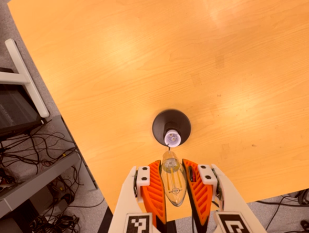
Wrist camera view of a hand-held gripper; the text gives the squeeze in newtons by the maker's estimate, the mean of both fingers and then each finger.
{"total": 22.8, "left": 24.9, "right": 20.7}